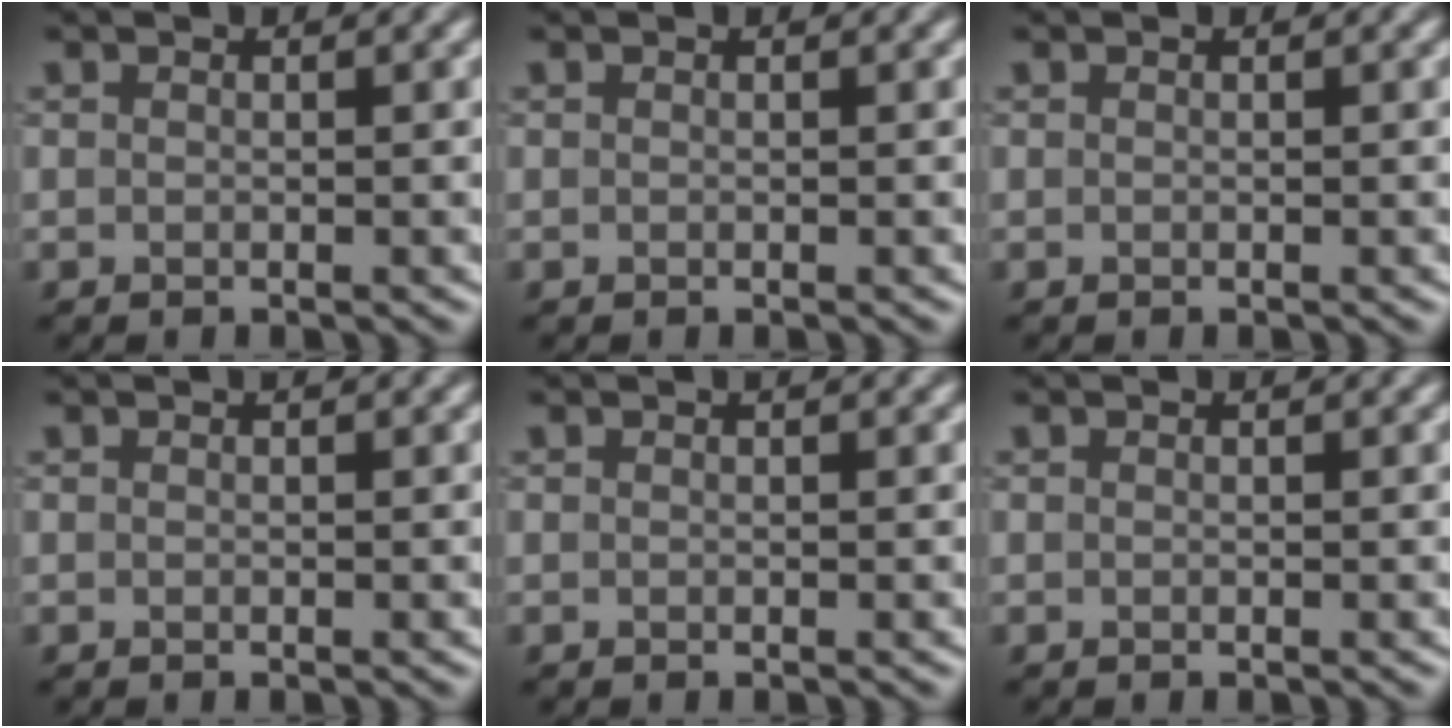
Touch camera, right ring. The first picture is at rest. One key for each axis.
{"total": 0.0}
{"total": 0.0}
{"total": 0.0}
{"total": 0.0}
{"total": 0.0}